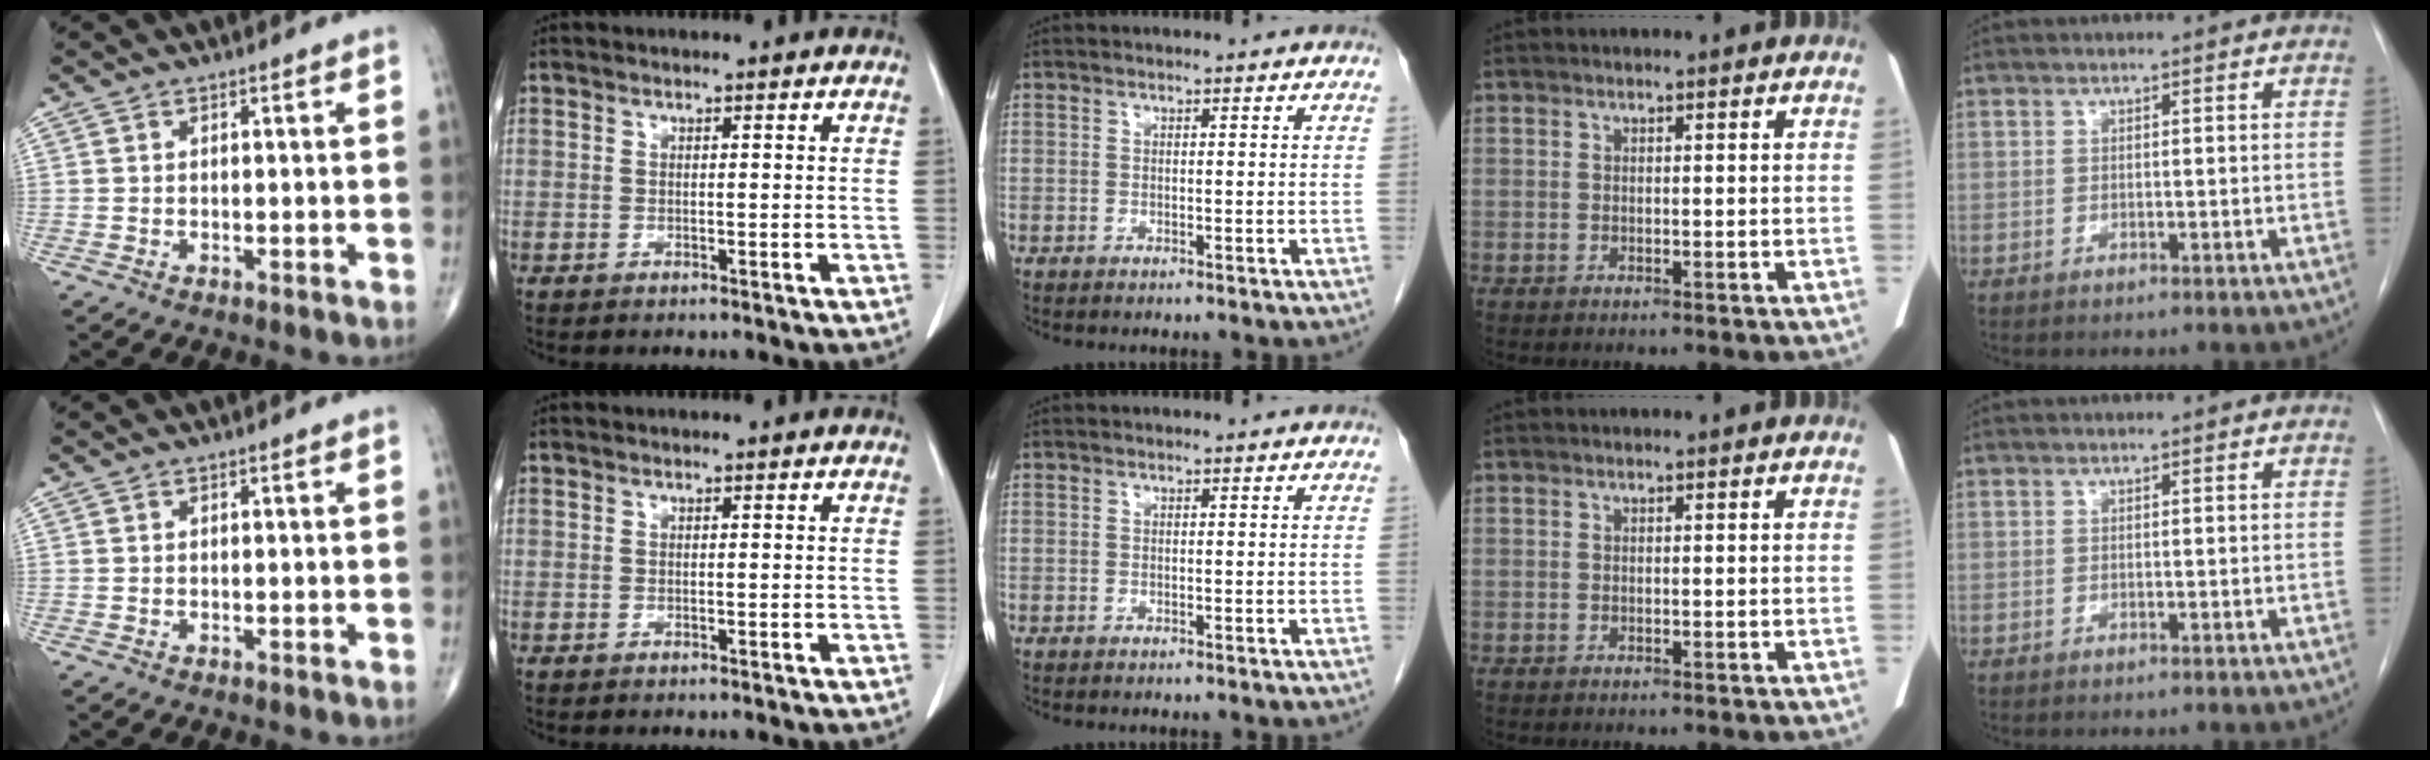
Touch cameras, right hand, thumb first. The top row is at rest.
{}